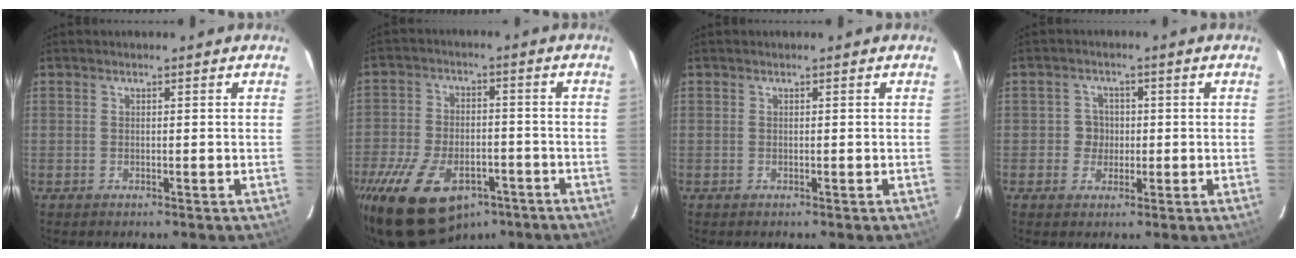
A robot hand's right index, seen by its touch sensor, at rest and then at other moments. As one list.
[{"total": 19.7, "force": [-11.9, 11.0, 11.3], "torque": [-0.241, -0.017, -0.188]}, {"total": 0.0}, {"total": 3.5, "force": [-0.5, 3.4, 0.3], "torque": [0.002, 0.013, -0.010]}]